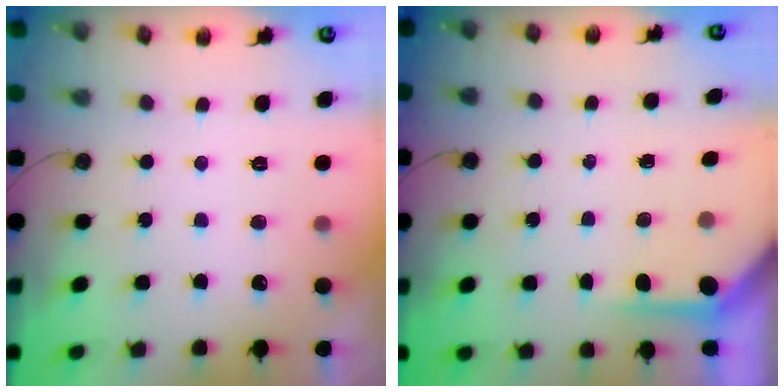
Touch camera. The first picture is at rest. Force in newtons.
{"total": 3.5, "press": 3.5, "slide": 0.4}